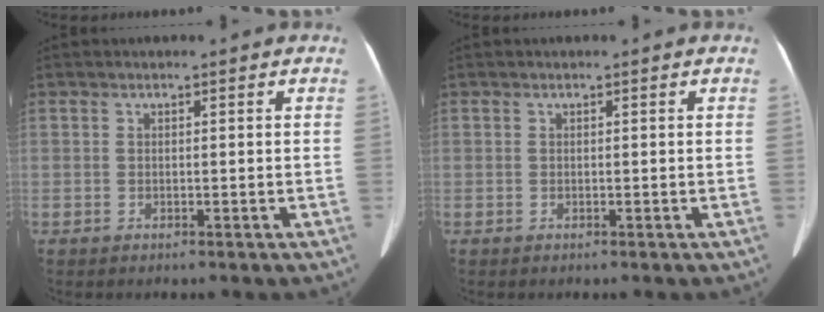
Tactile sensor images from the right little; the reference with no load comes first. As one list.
[{"total": 0.0}]